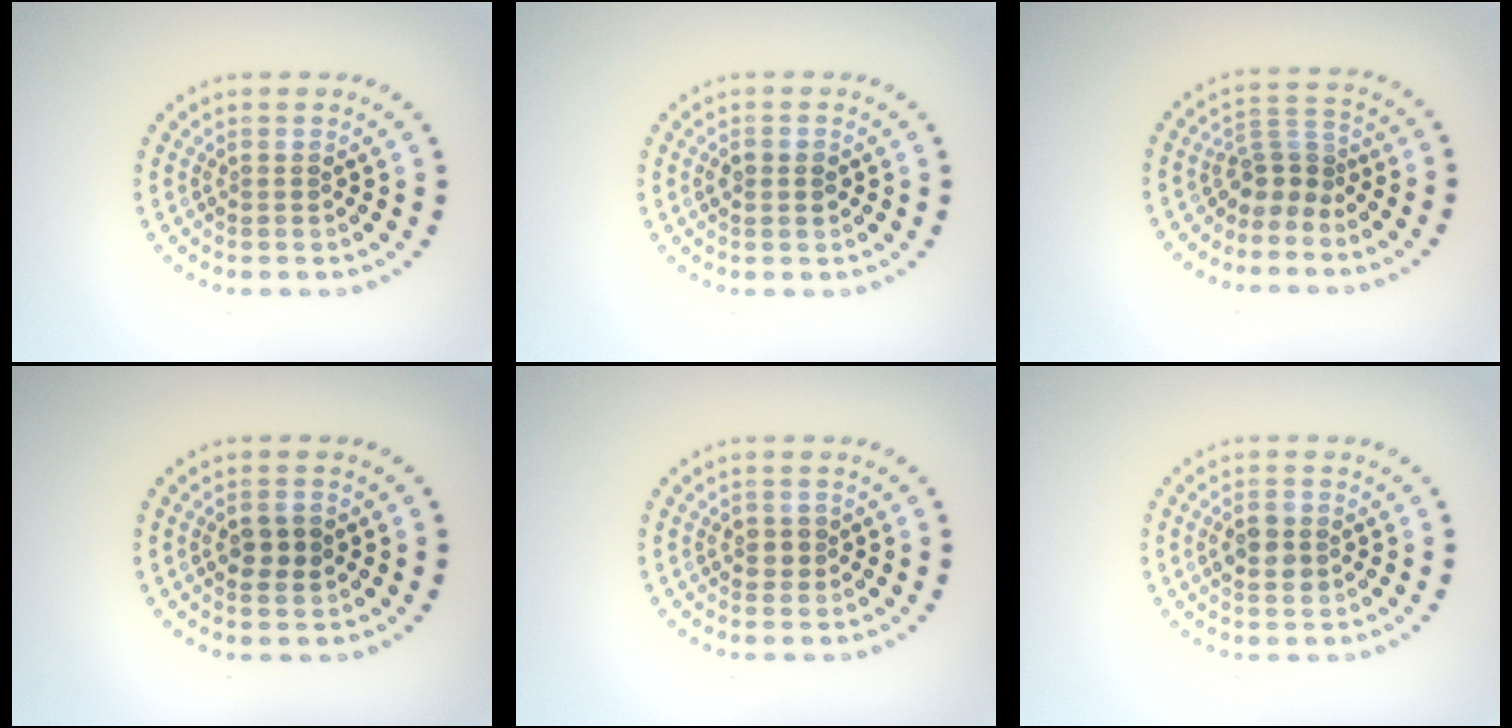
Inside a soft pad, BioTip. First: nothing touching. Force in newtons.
{"total": 1.3, "press": 1.3, "slide": 0.2}
{"total": 2.8, "press": 1.8, "slide": 2.2}
{"total": 2.3, "press": 2.3, "slide": 0.1}
{"total": 1.1, "press": 1.1, "slide": 0.4}
{"total": 2.5, "press": 2.5, "slide": 0.1}